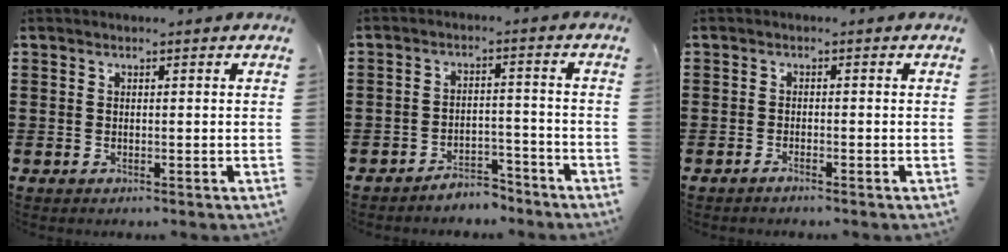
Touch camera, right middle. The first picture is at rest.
{"total": 4.2, "force": [-4.2, 0.5, 0.2], "torque": [-0.008, 0.005, -0.085]}
{"total": 0.9, "force": [-0.8, 0.0, 0.5], "torque": [-0.009, -0.003, -0.016]}